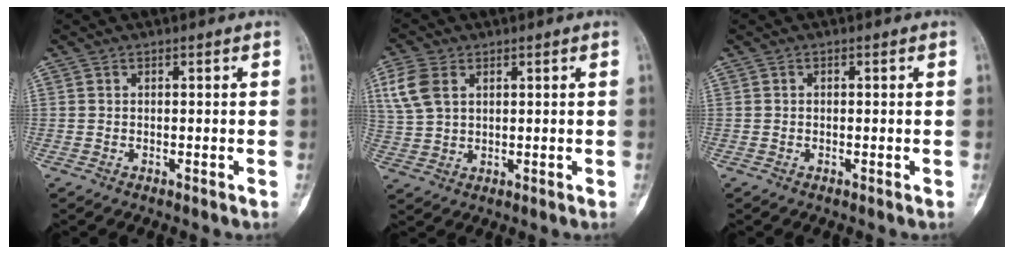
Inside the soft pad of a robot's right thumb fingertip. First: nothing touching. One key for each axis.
{"total": 7.4, "fx": 2.9, "fy": 4.8, "fz": 4.8, "tx": -0.106, "ty": 0.001, "tz": 0.062}
{"total": 0.0}